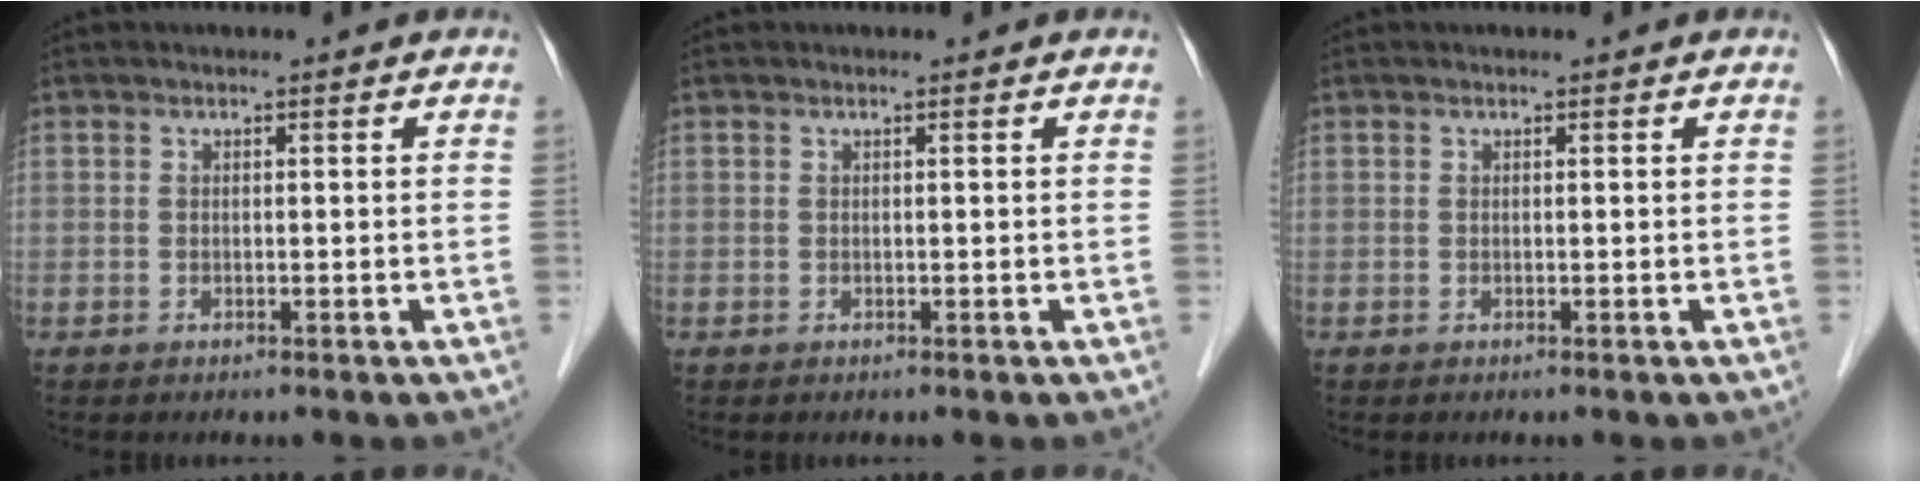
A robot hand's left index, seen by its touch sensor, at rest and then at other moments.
{"total": 0.0}
{"total": 0.0}